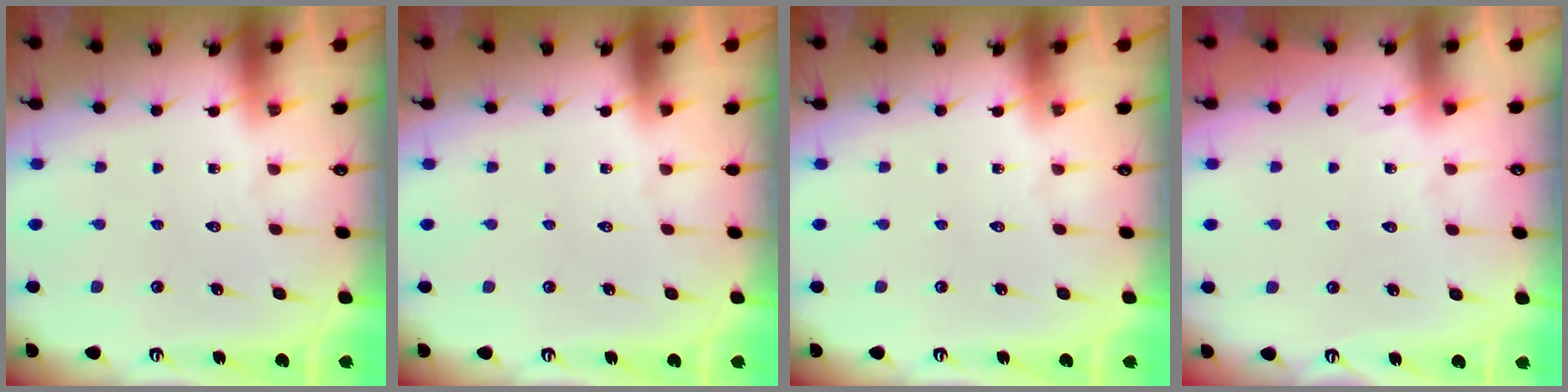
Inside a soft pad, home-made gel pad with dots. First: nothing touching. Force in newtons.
{"total": 0.0}
{"total": 0.0}
{"total": 3.5, "press": 3.5, "slide": 0.5}